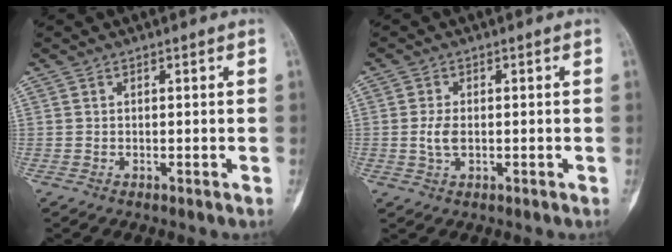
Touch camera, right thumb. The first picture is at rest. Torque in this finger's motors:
{"motor_torque": [1.13, -0.32, 0.36, -0.34, -0.15]}